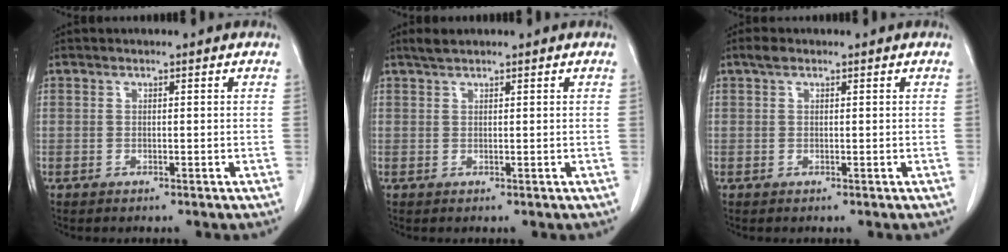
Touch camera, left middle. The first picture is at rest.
{"total": 1.5, "force": [1.4, 0.2, 0.7], "torque": [-0.019, 0.008, 0.029]}
{"total": 1.2, "force": [0.9, 0.6, 0.7], "torque": [-0.016, 0.012, 0.015]}